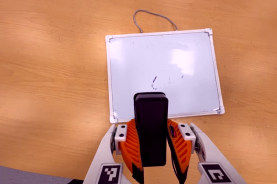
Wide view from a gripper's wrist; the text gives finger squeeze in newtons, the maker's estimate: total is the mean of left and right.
{"total": 7.3, "left": 6.4, "right": 8.1}